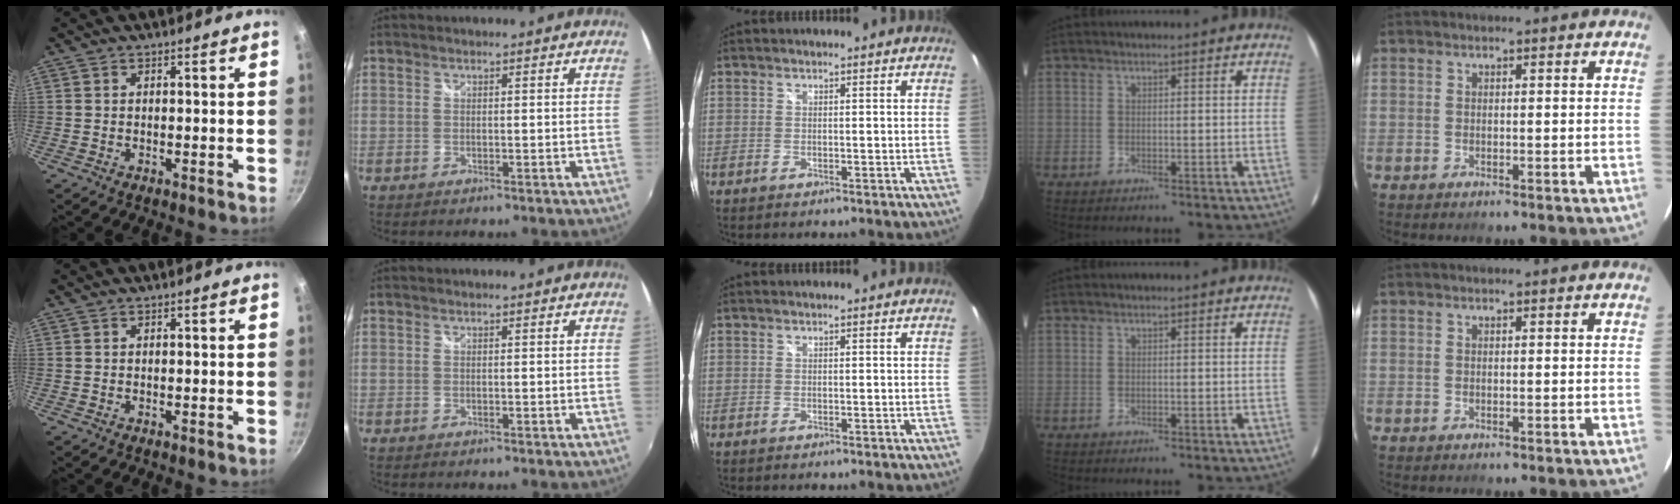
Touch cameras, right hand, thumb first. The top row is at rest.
{}